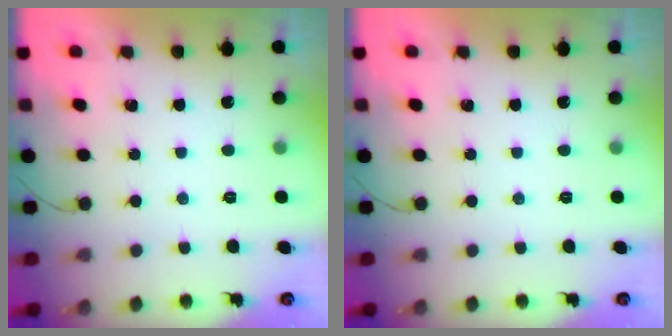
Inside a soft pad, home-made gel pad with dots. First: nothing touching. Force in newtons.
{"total": 0.0}